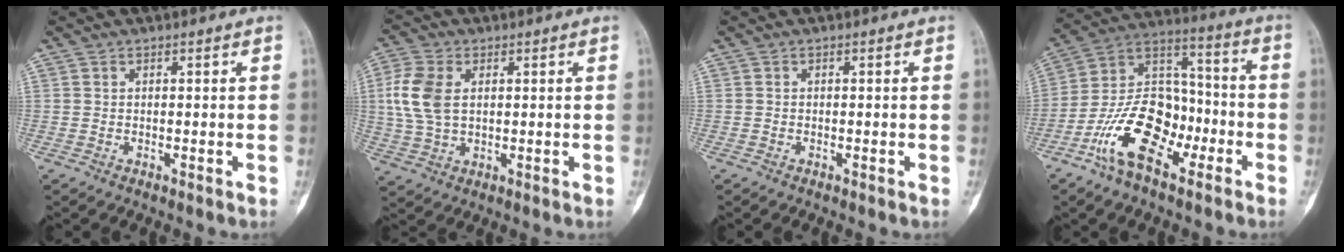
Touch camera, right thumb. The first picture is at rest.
{"total": 9.2, "force": [1.6, 5.8, 7.0], "torque": [-0.160, 0.004, 0.035]}
{"total": 0.0}
{"total": 16.8, "force": [-8.2, 9.2, 11.3], "torque": [-0.184, 0.070, -0.156]}